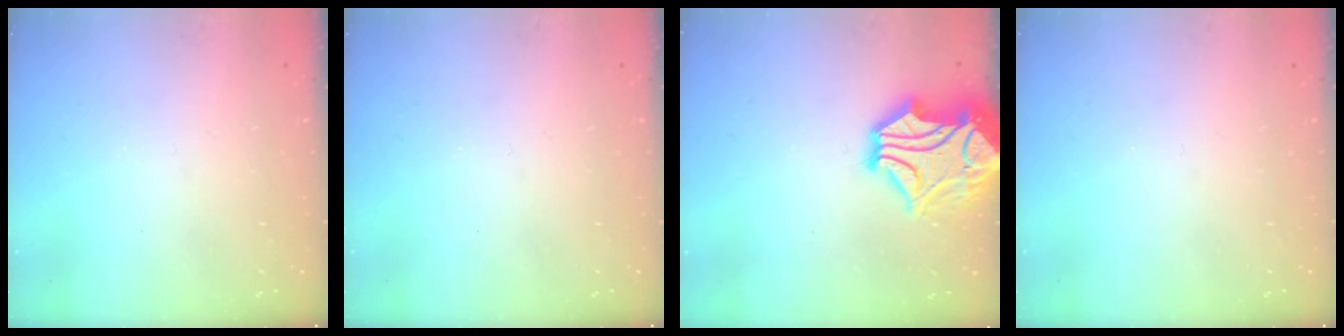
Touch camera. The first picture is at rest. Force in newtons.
{"total": 0.0}
{"total": 7.6, "press": 7.3, "slide": 2.0}
{"total": 0.0}